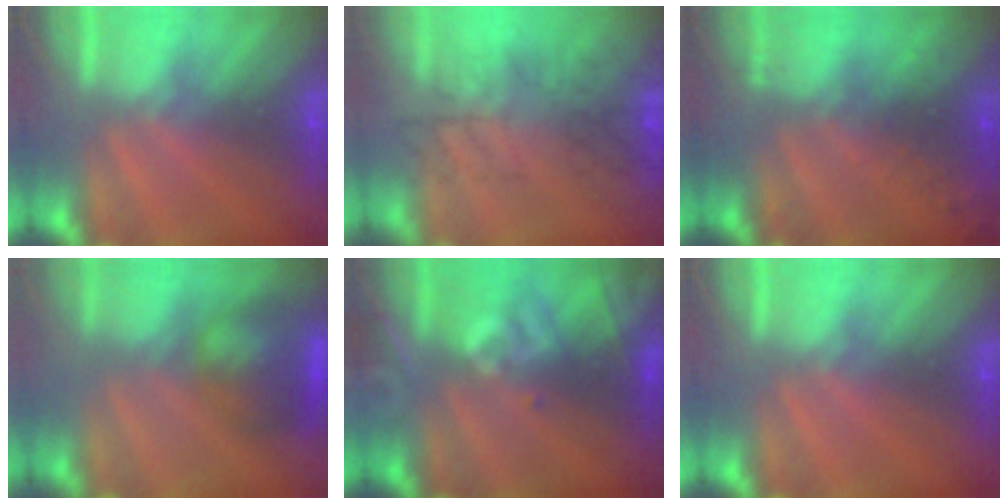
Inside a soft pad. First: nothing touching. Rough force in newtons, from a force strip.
{"total": 10.4}
{"total": 7.4}
{"total": 8.1}
{"total": 2.9}
{"total": 0.0}